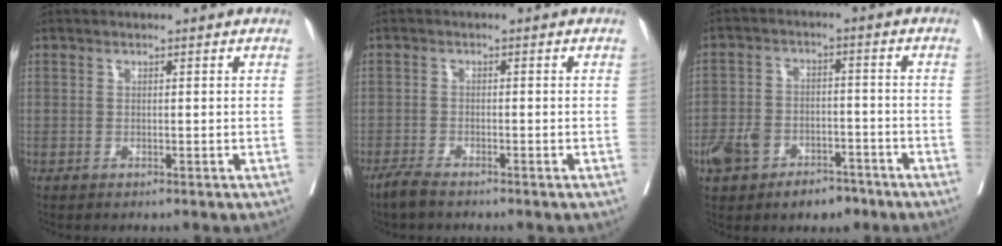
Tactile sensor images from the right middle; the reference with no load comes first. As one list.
[{"total": 2.5, "force": [-2.1, 0.3, 1.2], "torque": [-0.028, -0.004, -0.041]}, {"total": 8.7, "force": [-5.2, 5.2, 4.7], "torque": [-0.092, 0.018, -0.078]}]